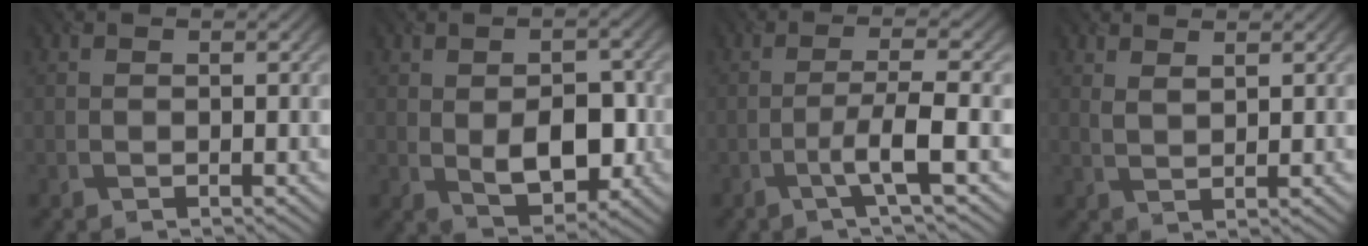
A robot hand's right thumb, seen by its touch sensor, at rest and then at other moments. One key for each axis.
{"total": 6.9, "fx": -1.1, "fy": 3.9, "fz": 5.5, "tx": -0.090, "ty": -0.009, "tz": -0.015}
{"total": 4.4, "fx": -2.0, "fy": 0.1, "fz": 3.9, "tx": -0.068, "ty": 0.014, "tz": -0.055}
{"total": 1.8, "fx": 1.5, "fy": 0.2, "fz": 0.9, "tx": -0.020, "ty": -0.002, "tz": 0.033}